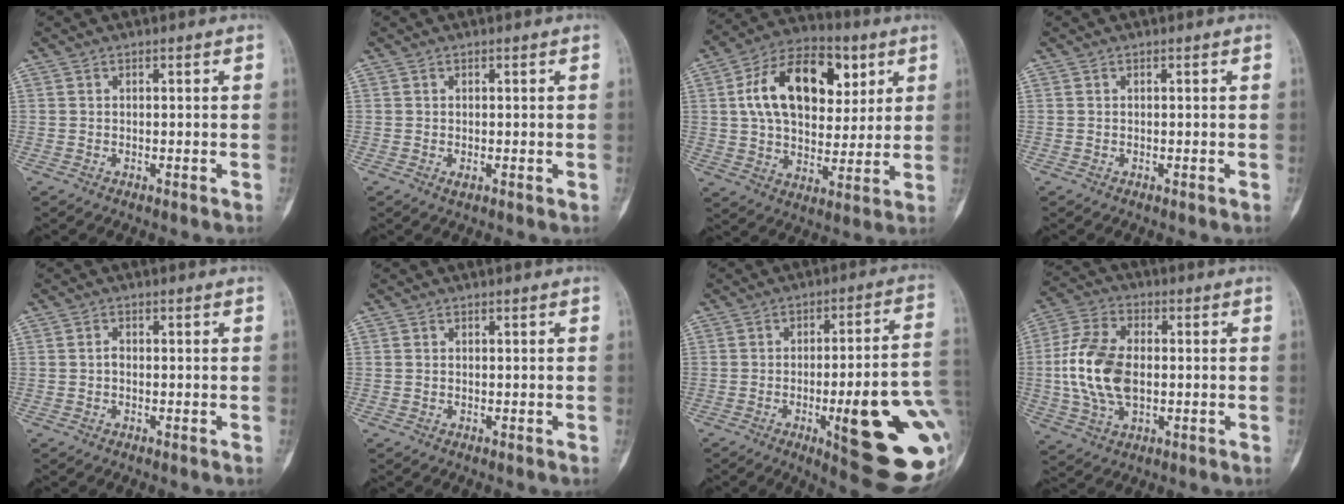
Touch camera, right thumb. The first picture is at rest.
{"total": 0.9, "force": [-0.2, 0.4, 0.7], "torque": [-0.008, -0.002, -0.004]}
{"total": 19.7, "force": [5.9, 12.3, 14.2], "torque": [-0.200, 0.001, 0.094]}
{"total": 0.0}
{"total": 1.1, "force": [-0.2, 0.8, 0.7], "torque": [-0.008, 0.003, -0.006]}
{"total": 0.0}
{"total": 23.9, "force": [-5.6, 5.6, 22.5], "torque": [-0.244, 0.007, -0.061]}
{"total": 14.0, "force": [-0.4, 8.5, 11.2], "torque": [-0.228, 0.010, -0.008]}